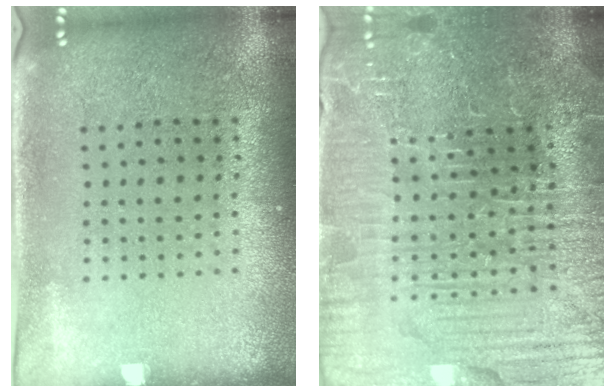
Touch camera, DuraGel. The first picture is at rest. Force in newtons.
{"total": 4.8, "press": 4.7, "slide": 1.1}